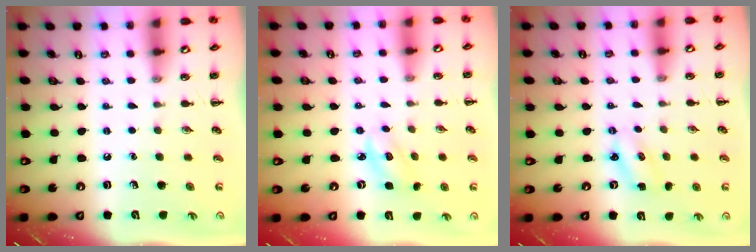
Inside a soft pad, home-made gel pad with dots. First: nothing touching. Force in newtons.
{"total": 2.6, "press": 2.5, "slide": 0.5}
{"total": 2.4, "press": 2.3, "slide": 0.6}